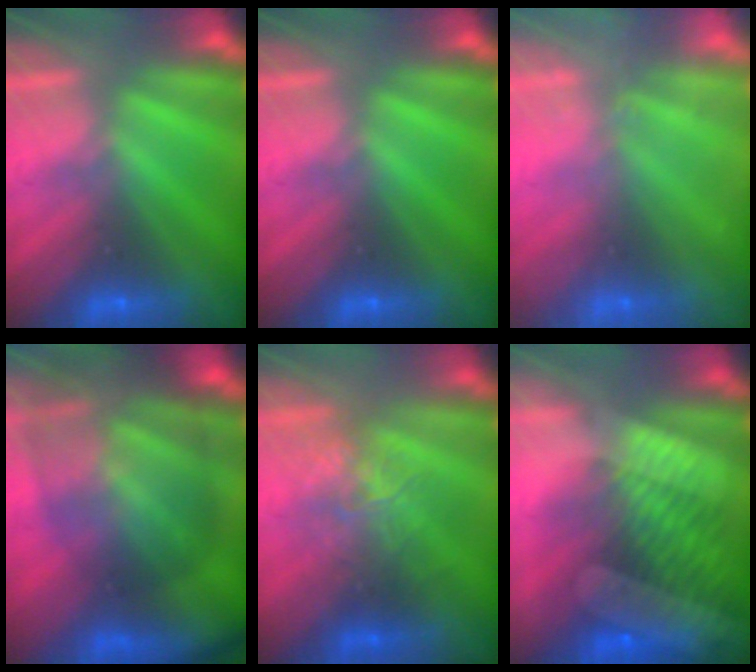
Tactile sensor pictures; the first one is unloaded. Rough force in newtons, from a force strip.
{"total": 0.0}
{"total": 2.4}
{"total": 11.3}
{"total": 2.4}
{"total": 7.6}